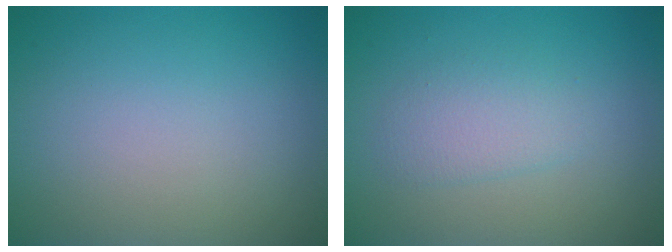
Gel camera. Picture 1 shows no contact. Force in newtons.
{"total": 2.1, "press": 2.1, "slide": 0.1}